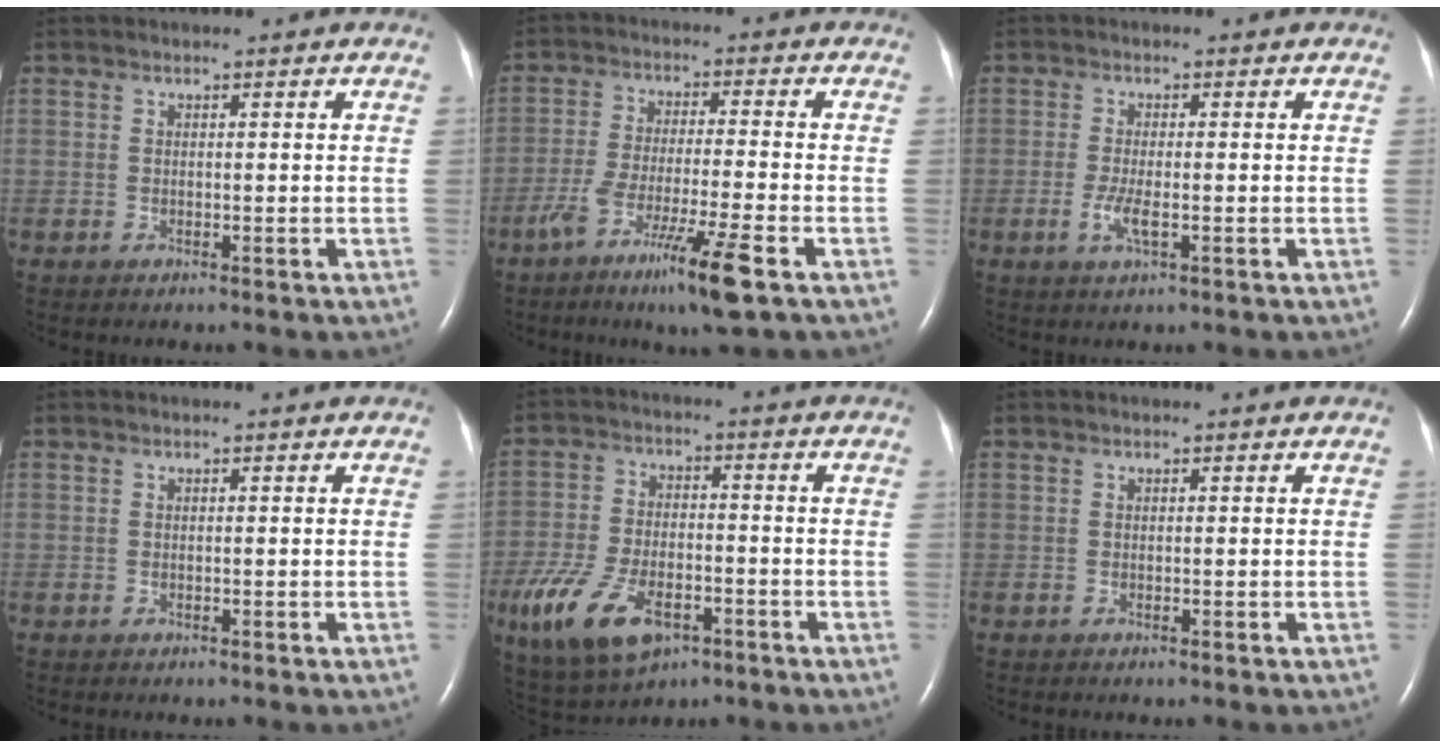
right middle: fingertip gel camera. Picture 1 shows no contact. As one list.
[{"total": 10.4, "force": [-5.9, -0.4, 8.5], "torque": [-0.161, -0.026, -0.104]}, {"total": 3.0, "force": [-0.9, 0.6, 2.8], "torque": [-0.066, -0.005, -0.016]}, {"total": 0.0}, {"total": 13.0, "force": [-6.3, 6.4, 9.4], "torque": [-0.201, -0.012, -0.103]}, {"total": 0.0}]